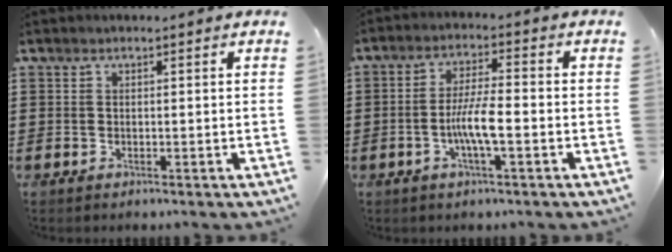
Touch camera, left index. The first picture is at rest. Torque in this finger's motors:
{"motor_torque": [0.50, 0.23, 0.25, 0.11]}